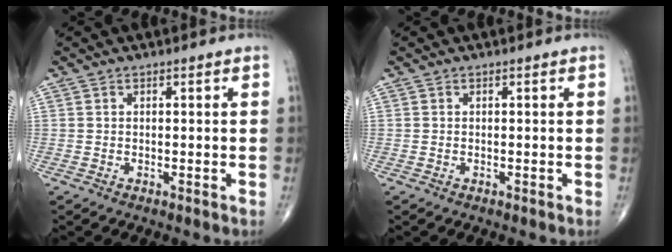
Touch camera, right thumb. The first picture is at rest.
{"total": 0.0}